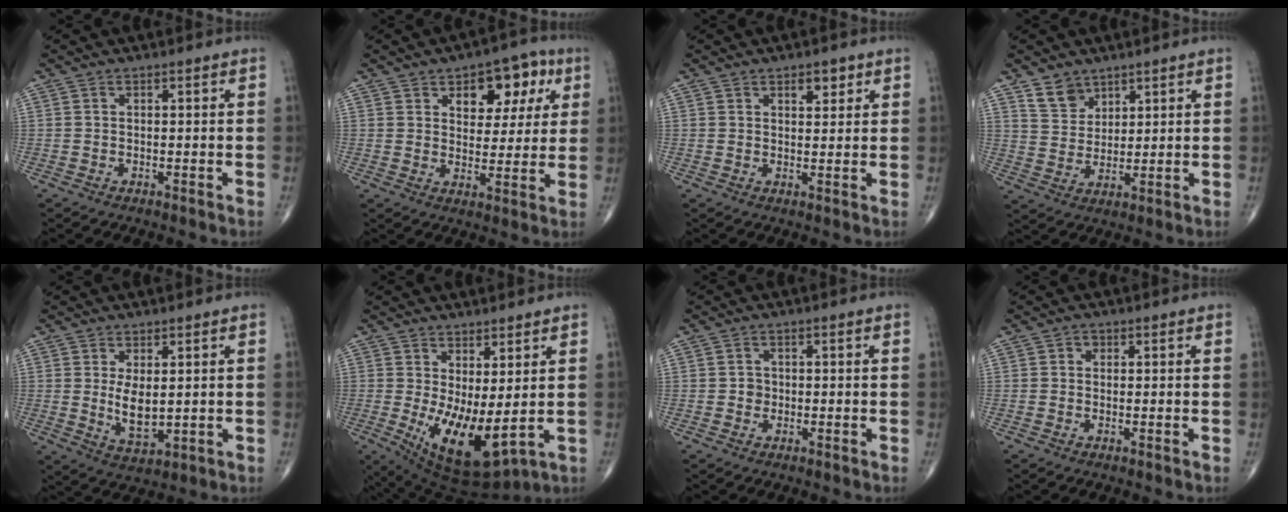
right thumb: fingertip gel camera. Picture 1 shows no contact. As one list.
[{"total": 11.1, "force": [4.8, 6.6, 7.6], "torque": [-0.056, -0.010, 0.062]}, {"total": 3.1, "force": [1.8, 1.6, 1.9], "torque": [-0.014, -0.010, 0.027]}, {"total": 5.4, "force": [3.9, 3.4, 1.4], "torque": [-0.006, -0.031, 0.081]}, {"total": 5.8, "force": [0.7, 2.8, 5.0], "torque": [-0.078, -0.019, 0.023]}, {"total": 11.7, "force": [-0.2, 4.6, 10.8], "torque": [-0.184, -0.027, 0.018]}, {"total": 1.4, "force": [-0.2, 1.3, 0.5], "torque": [0.001, 0.005, -0.006]}, {"total": 0.8, "force": [0.1, 0.8, 0.3], "torque": [0.002, 0.003, -0.002]}]